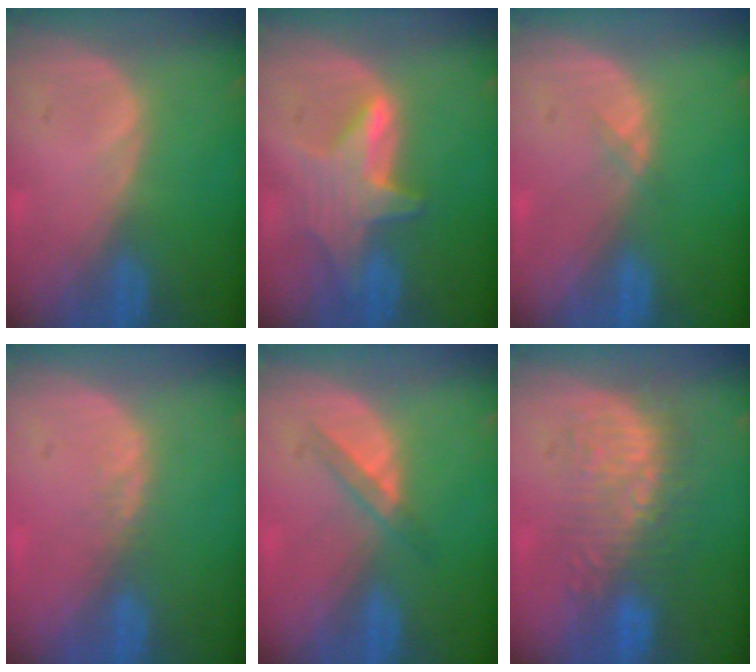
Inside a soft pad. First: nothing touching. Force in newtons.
{"total": 6.8, "press": 6.3, "slide": 2.4}
{"total": 0.6, "press": 0.6, "slide": 0.1}
{"total": 1.3, "press": 1.1, "slide": 0.7}
{"total": 2.6, "press": 2.4, "slide": 1.0}
{"total": 8.8, "press": 8.5, "slide": 2.3}